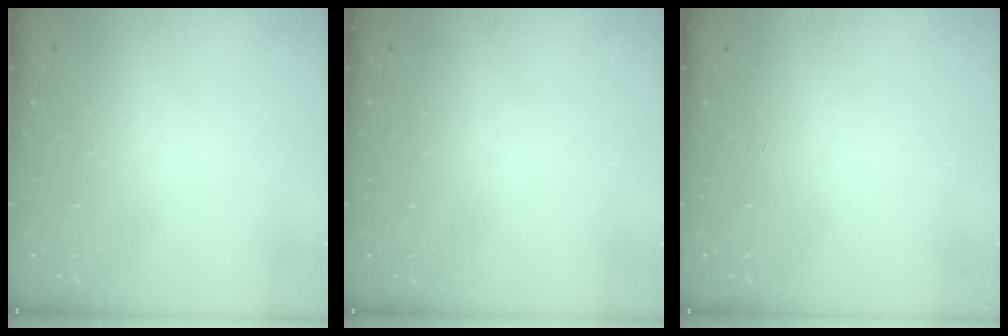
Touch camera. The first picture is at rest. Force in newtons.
{"total": 0.0}
{"total": 1.7, "press": 1.7, "slide": 0.1}